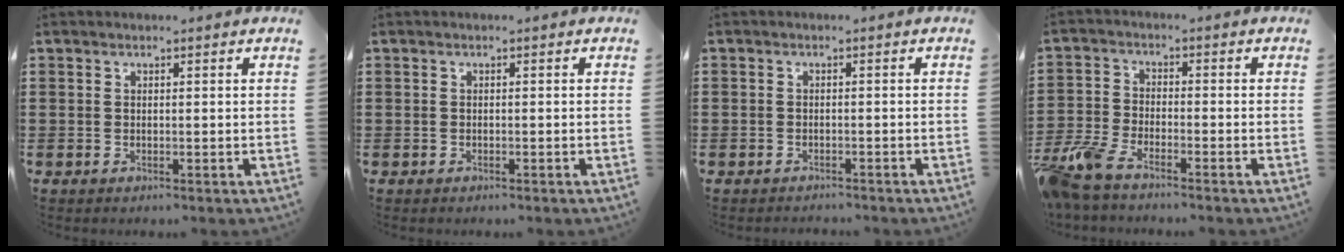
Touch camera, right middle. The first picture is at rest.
{"total": 0.0}
{"total": 1.3, "force": [-1.3, 0.4, -0.2], "torque": [0.001, 0.003, -0.030]}
{"total": 5.9, "force": [-5.0, 1.3, 3.0], "torque": [-0.097, -0.017, -0.105]}